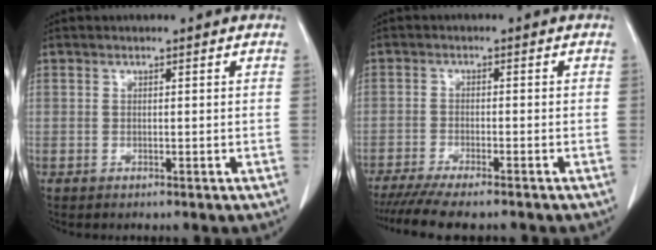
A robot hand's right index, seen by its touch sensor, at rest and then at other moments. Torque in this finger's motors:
{"motor_torque": [1.02, -1.07, 0.44, 0.12]}